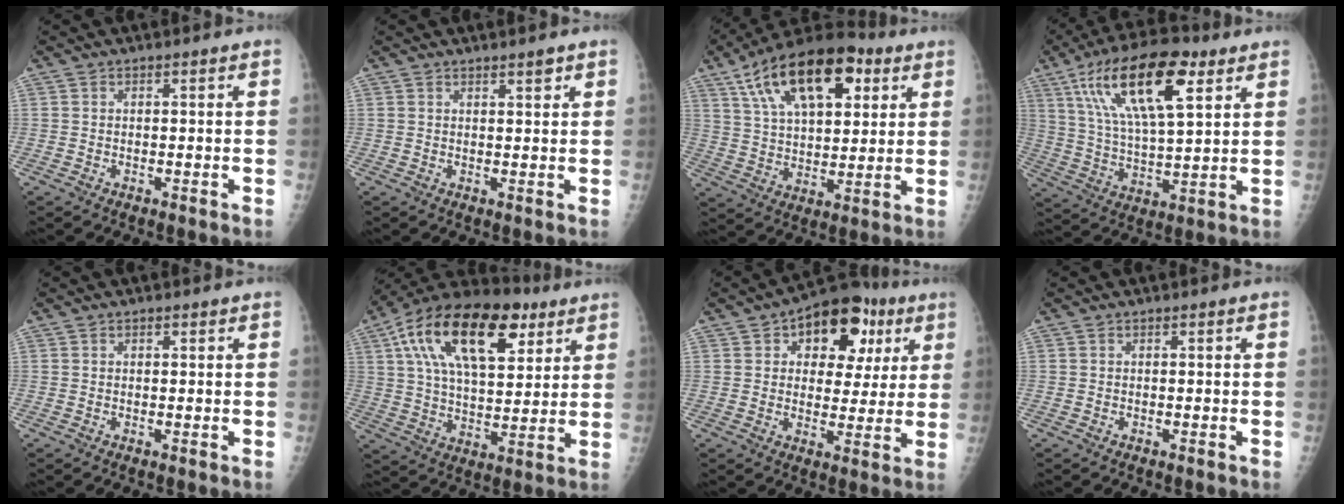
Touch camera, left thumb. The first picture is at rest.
{"total": 1.9, "force": [1.4, 0.6, 1.1], "torque": [-0.009, -0.009, 0.020]}
{"total": 21.6, "force": [9.7, 11.0, 15.8], "torque": [-0.241, -0.007, 0.165]}
{"total": 19.6, "force": [9.1, 7.2, 15.9], "torque": [-0.271, -0.015, 0.161]}
{"total": 0.7, "force": [0.4, 0.4, 0.4], "torque": [-0.002, -0.001, 0.004]}
{"total": 24.3, "force": [10.8, 12.3, 18.0], "torque": [-0.294, 0.000, 0.179]}
{"total": 15.4, "force": [6.3, 9.7, 10.3], "torque": [-0.082, 0.004, 0.087]}
{"total": 0.0}